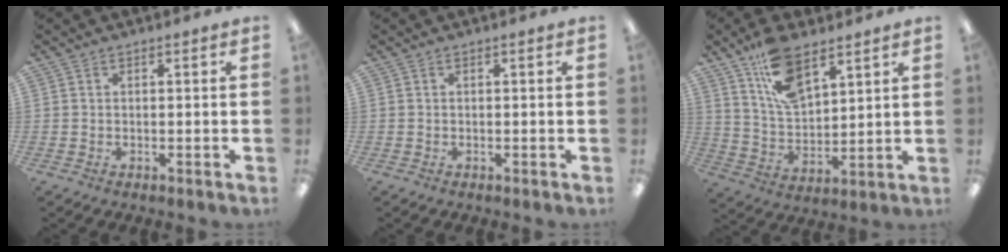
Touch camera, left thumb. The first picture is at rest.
{"total": 0.0}
{"total": 13.4, "force": [9.1, 6.3, 7.6], "torque": [-0.145, -0.034, 0.167]}